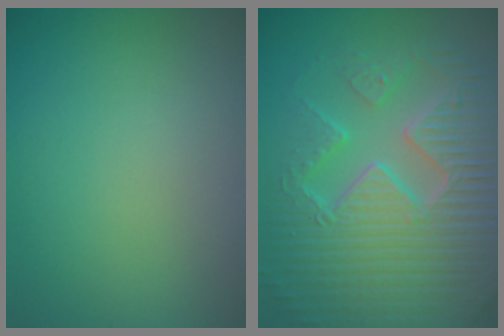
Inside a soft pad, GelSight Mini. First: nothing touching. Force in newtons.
{"total": 9.7, "press": 6.9, "slide": 6.8}